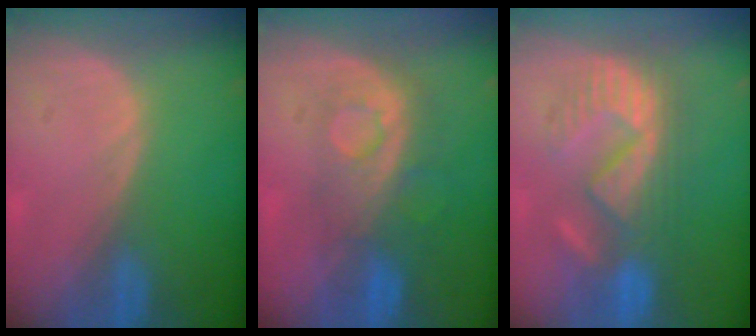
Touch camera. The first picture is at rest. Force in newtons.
{"total": 7.8, "press": 7.5, "slide": 2.0}
{"total": 9.4, "press": 9.4, "slide": 0.4}